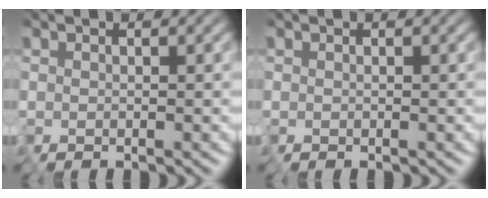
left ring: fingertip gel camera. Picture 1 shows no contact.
{"total": 0.0}